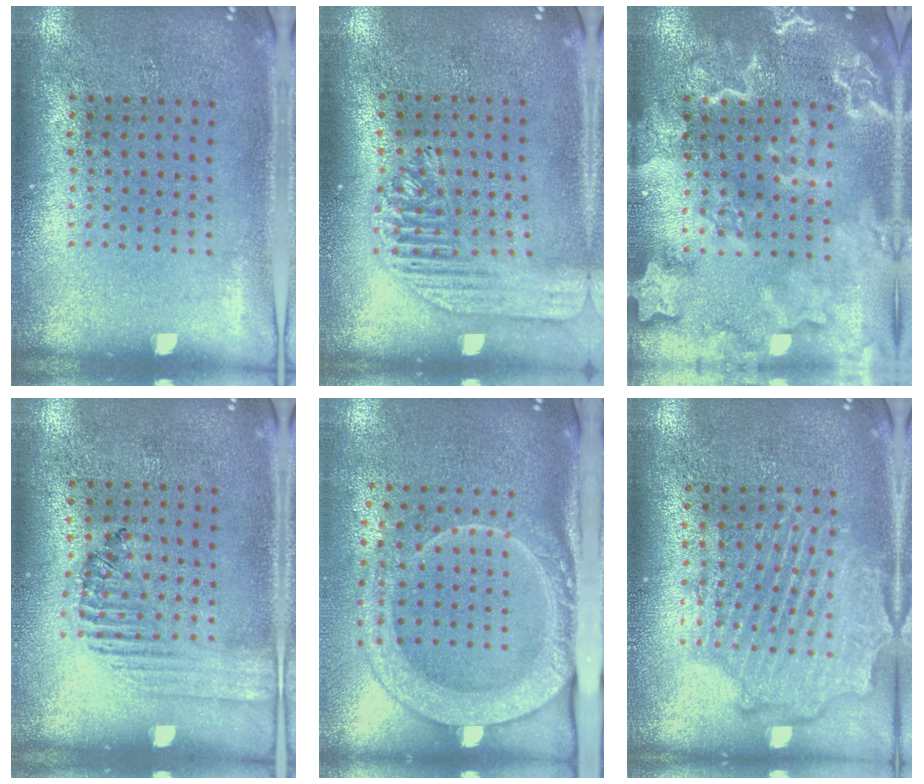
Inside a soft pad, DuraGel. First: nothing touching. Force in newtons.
{"total": 1.8, "press": 1.7, "slide": 0.7}
{"total": 4.6, "press": 4.5, "slide": 0.6}
{"total": 1.3, "press": 1.0, "slide": 0.8}
{"total": 2.5, "press": 1.9, "slide": 1.6}
{"total": 2.4, "press": 2.2, "slide": 0.8}